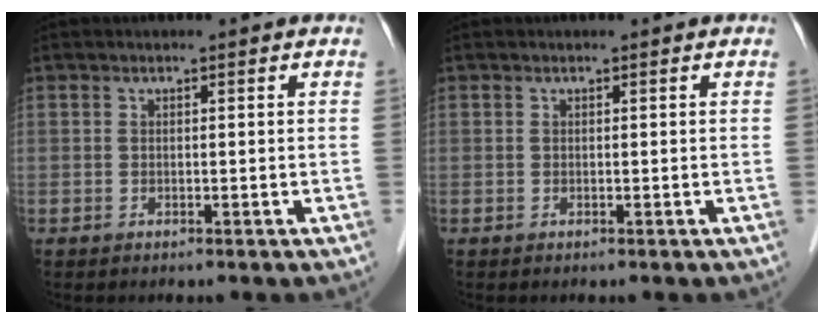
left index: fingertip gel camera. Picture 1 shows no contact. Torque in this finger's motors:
{"motor_torque": [-0.01, 0.00, 0.00, 0.00]}